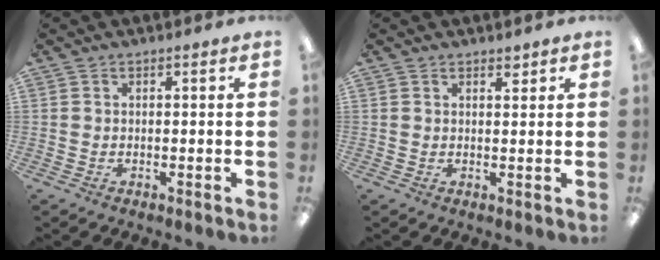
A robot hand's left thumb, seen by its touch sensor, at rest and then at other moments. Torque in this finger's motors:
{"motor_torque": [0.11, -0.01, 0.22, -0.10, 0.00]}